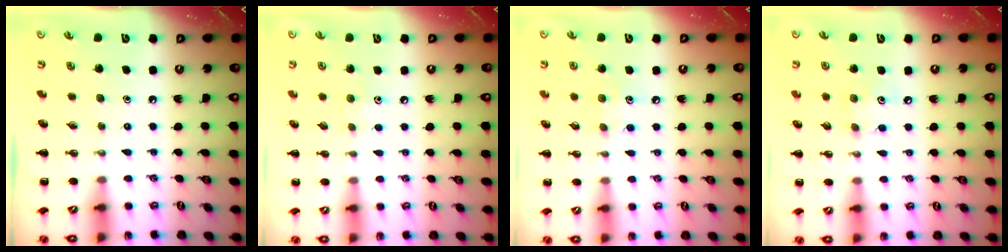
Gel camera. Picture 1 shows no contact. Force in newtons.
{"total": 5.0, "press": 4.8, "slide": 1.3}
{"total": 5.5, "press": 5.3, "slide": 1.3}
{"total": 3.8, "press": 3.7, "slide": 0.9}